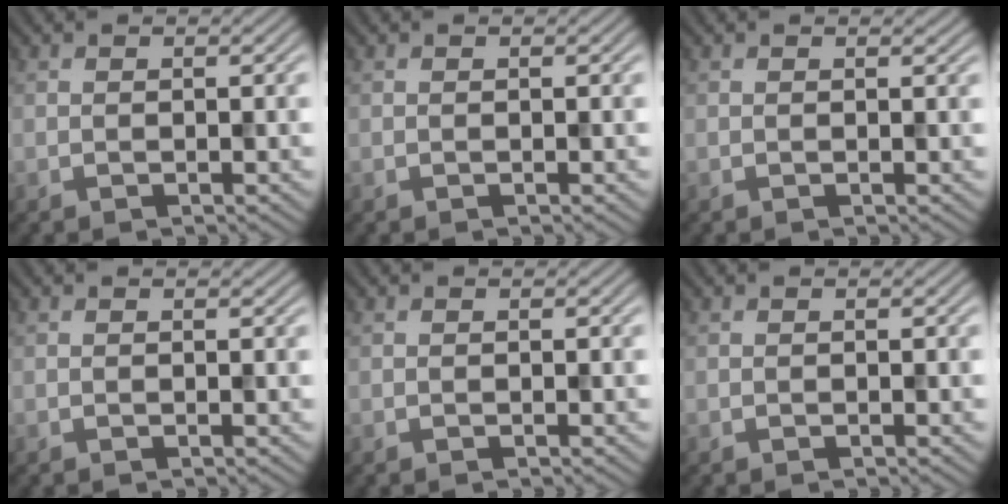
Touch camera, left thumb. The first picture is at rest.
{"total": 0.0}
{"total": 0.0}
{"total": 0.0}
{"total": 0.0}
{"total": 0.0}